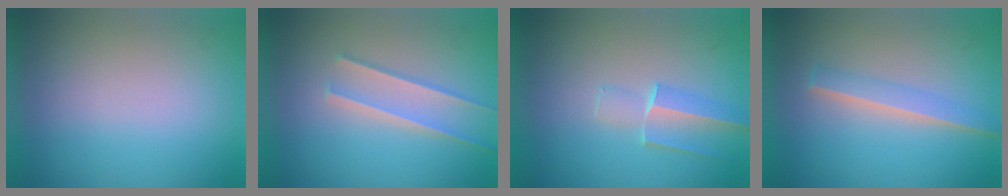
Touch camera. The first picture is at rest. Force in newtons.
{"total": 1.6}
{"total": 1.8}
{"total": 2.4}